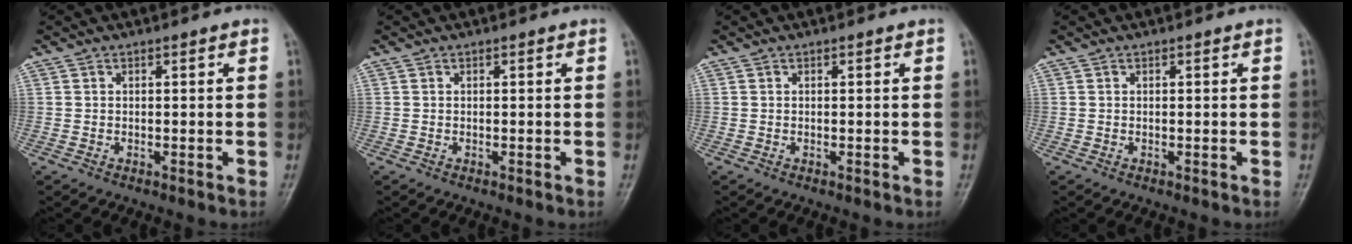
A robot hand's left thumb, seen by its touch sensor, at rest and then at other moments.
{"total": 0.0}
{"total": 0.0}
{"total": 0.0}